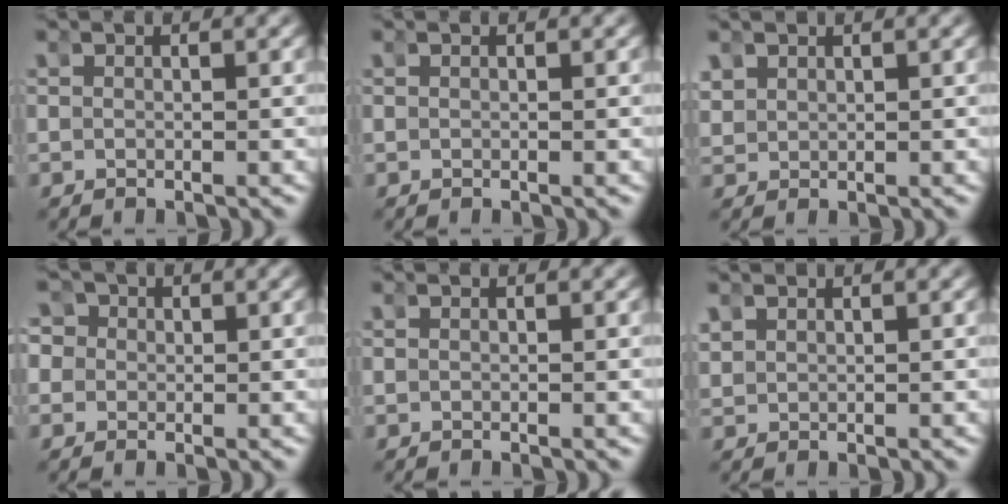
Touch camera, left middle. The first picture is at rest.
{"total": 0.0}
{"total": 1.9, "force": [1.5, 1.0, 0.5], "torque": [-0.018, 0.003, 0.034]}
{"total": 5.7, "force": [1.5, 5.2, 2.0], "torque": [-0.050, 0.010, 0.008]}
{"total": 0.0}
{"total": 1.5, "force": [1.3, 0.7, 0.4], "torque": [-0.015, 0.005, 0.028]}